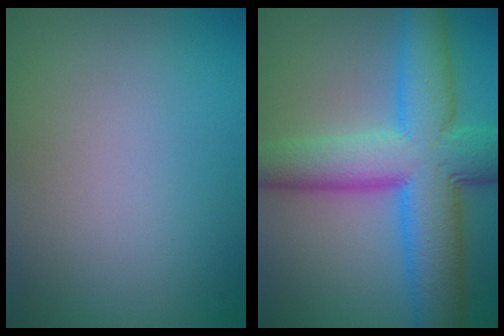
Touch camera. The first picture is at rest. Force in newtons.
{"total": 11.1, "press": 11.1, "slide": 0.4}